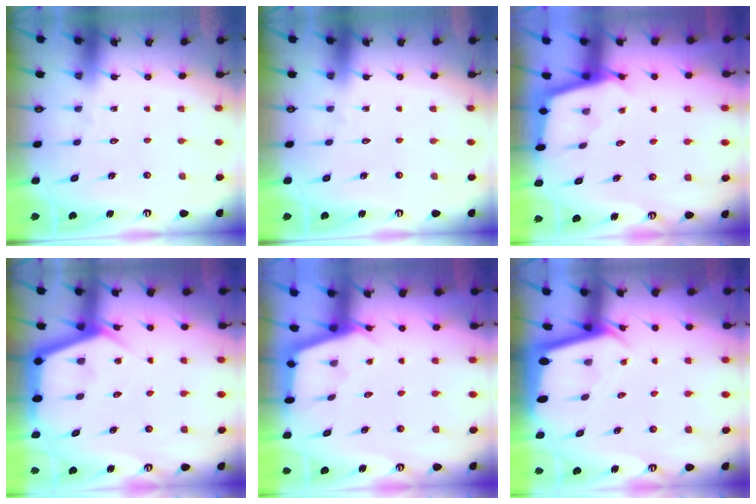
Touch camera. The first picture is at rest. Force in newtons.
{"total": 0.0}
{"total": 2.3, "press": 2.3, "slide": 0.1}
{"total": 6.2, "press": 6.2, "slide": 0.7}
{"total": 2.8, "press": 2.8, "slide": 0.3}
{"total": 2.4, "press": 2.4, "slide": 0.2}